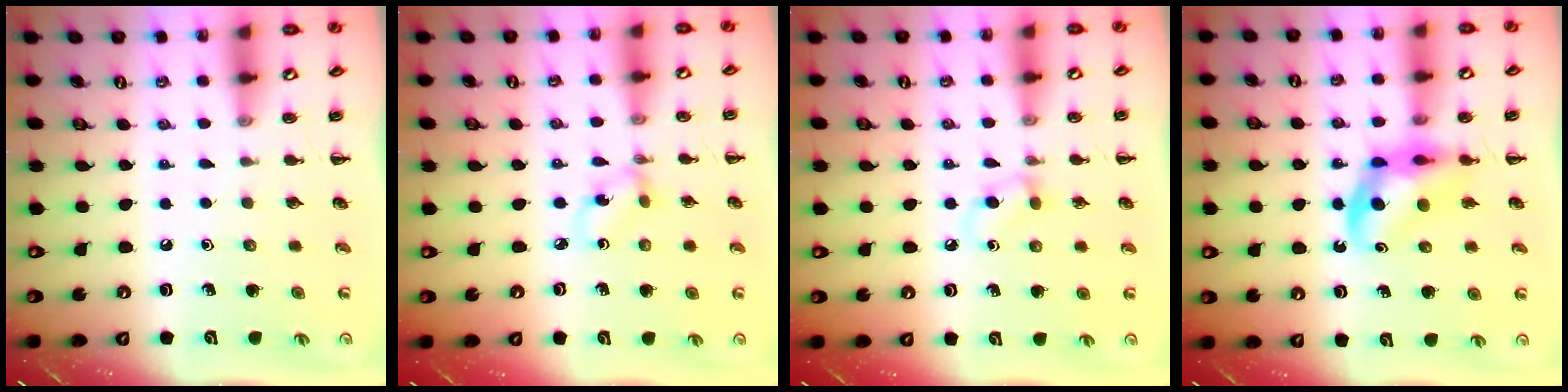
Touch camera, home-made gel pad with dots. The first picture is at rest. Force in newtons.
{"total": 2.4, "press": 2.4, "slide": 0.6}
{"total": 4.6, "press": 4.3, "slide": 1.7}
{"total": 8.7, "press": 8.2, "slide": 2.8}